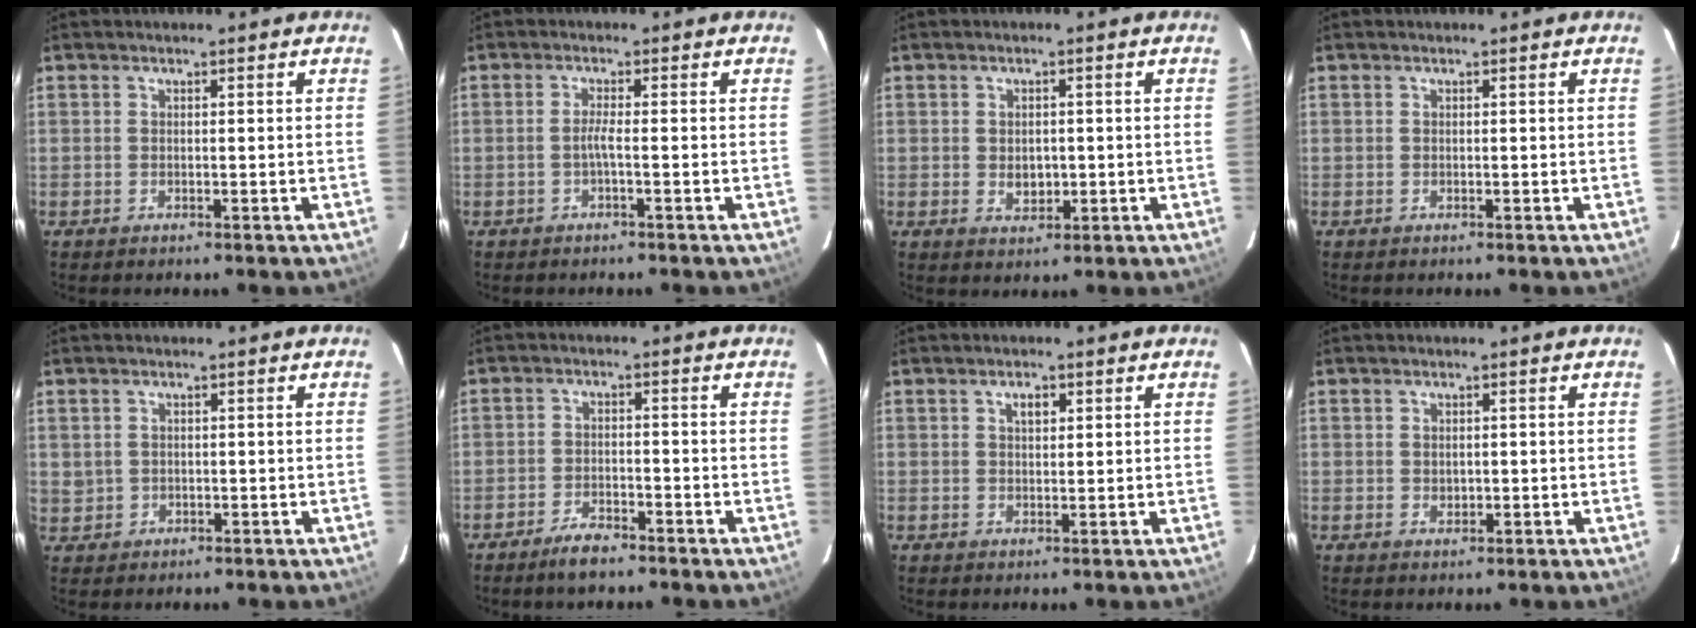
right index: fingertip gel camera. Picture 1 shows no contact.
{"total": 1.6, "force": [-0.7, -0.5, 1.4], "torque": [-0.028, 0.000, -0.015]}
{"total": 3.5, "force": [-0.3, 2.7, 2.2], "torque": [-0.036, -0.003, -0.001]}
{"total": 0.0}
{"total": 2.5, "force": [0.3, 2.4, 0.5], "torque": [-0.009, 0.005, 0.015]}
{"total": 4.8, "force": [-3.9, 1.4, 2.4], "torque": [-0.064, 0.001, -0.072]}
{"total": 2.1, "force": [0.9, 1.1, 1.4], "torque": [-0.023, 0.007, 0.016]}
{"total": 1.3, "force": [0.1, 1.1, 0.7], "torque": [-0.009, 0.000, 0.004]}